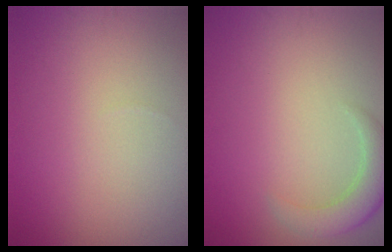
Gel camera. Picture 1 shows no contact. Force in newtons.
{"total": 2.8, "press": 2.8, "slide": 0.2}